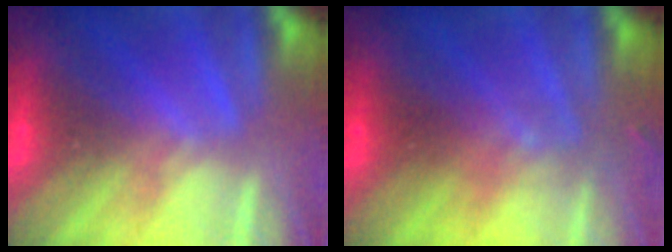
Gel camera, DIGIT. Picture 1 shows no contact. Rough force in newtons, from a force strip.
{"total": 2.9}